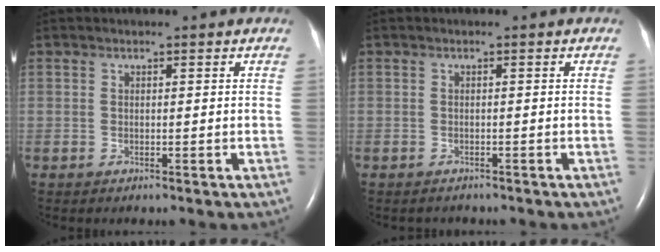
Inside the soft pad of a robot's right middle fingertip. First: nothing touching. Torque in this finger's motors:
{"motor_torque": [-0.04, -0.04, 0.00, 0.02]}